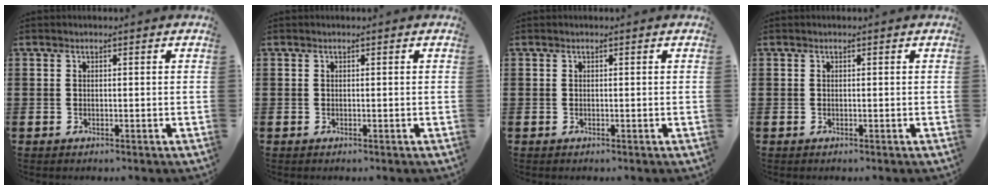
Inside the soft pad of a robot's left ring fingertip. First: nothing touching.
{"total": 0.0}
{"total": 0.0}
{"total": 0.0}